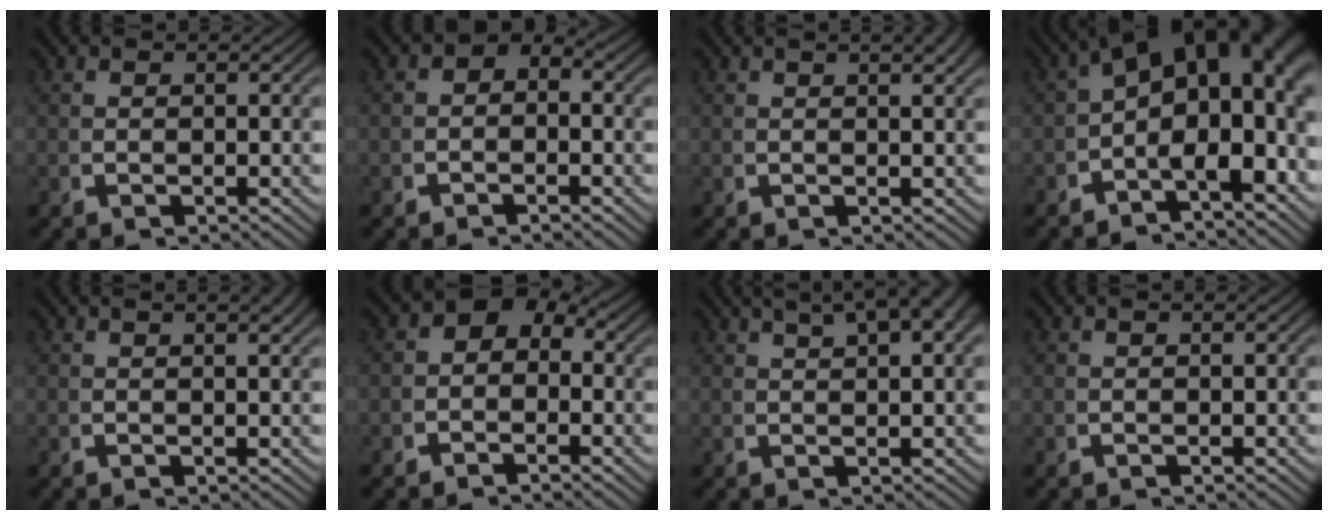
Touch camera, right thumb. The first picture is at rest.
{"total": 1.6, "force": [-0.5, 1.1, 0.9], "torque": [-0.015, -0.005, -0.009]}
{"total": 2.4, "force": [1.3, 0.5, 2.0], "torque": [-0.018, 0.008, 0.020]}
{"total": 14.1, "force": [0.5, 8.5, 11.2], "torque": [-0.152, -0.017, 0.006]}
{"total": 1.4, "force": [0.7, 0.2, 1.2], "torque": [-0.011, 0.005, 0.012]}
{"total": 2.7, "force": [0.2, 2.1, 1.8], "torque": [-0.022, 0.000, 0.002]}
{"total": 6.9, "force": [3.9, 2.7, 5.1], "torque": [-0.045, 0.032, 0.050]}
{"total": 0.0}